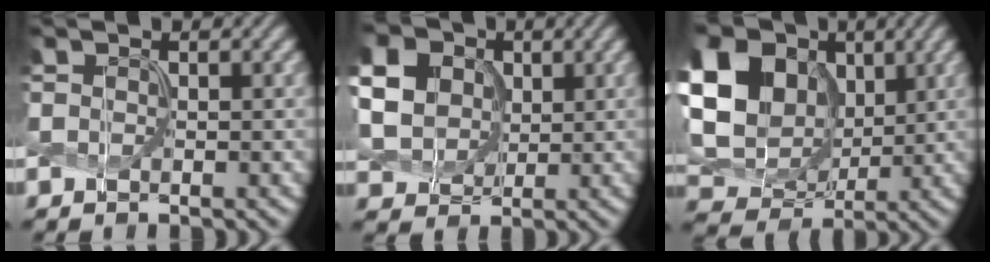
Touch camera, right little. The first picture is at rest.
{"total": 11.0, "force": [3.5, 9.0, 5.2], "torque": [-0.153, 0.028, 0.075]}
{"total": 16.1, "force": [4.5, 12.6, 9.0], "torque": [-0.236, 0.035, 0.081]}